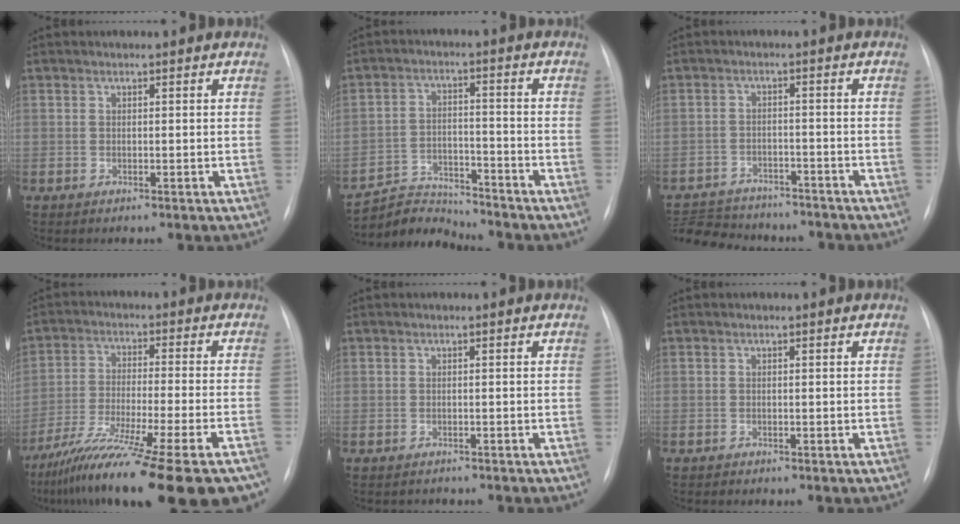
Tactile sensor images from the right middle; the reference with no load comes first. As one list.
[{"total": 7.2, "force": [-7.1, 0.7, -1.3], "torque": [0.011, 0.012, -0.123]}, {"total": 13.8, "force": [-12.3, 4.8, 4.1], "torque": [-0.095, 0.007, -0.168]}, {"total": 23.7, "force": [-18.1, 1.2, 15.2], "torque": [-0.200, -0.055, -0.280]}, {"total": 1.0, "force": [-0.9, 0.5, -0.3], "torque": [-0.007, -0.003, -0.013]}, {"total": 0.0}]